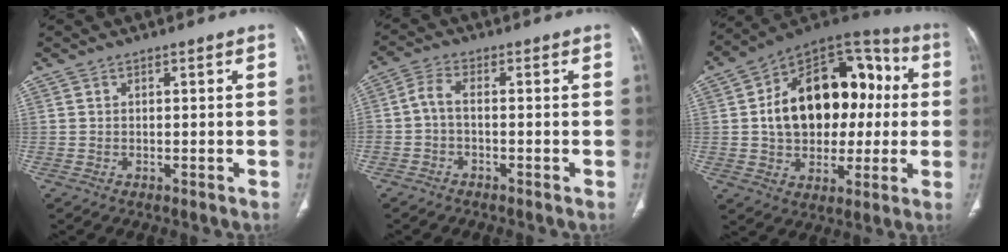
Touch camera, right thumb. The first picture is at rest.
{"total": 3.6, "force": [-1.0, 1.4, 3.1], "torque": [-0.071, 0.014, -0.027]}
{"total": 24.5, "force": [1.9, 16.3, 18.2], "torque": [-0.254, 0.039, 0.036]}